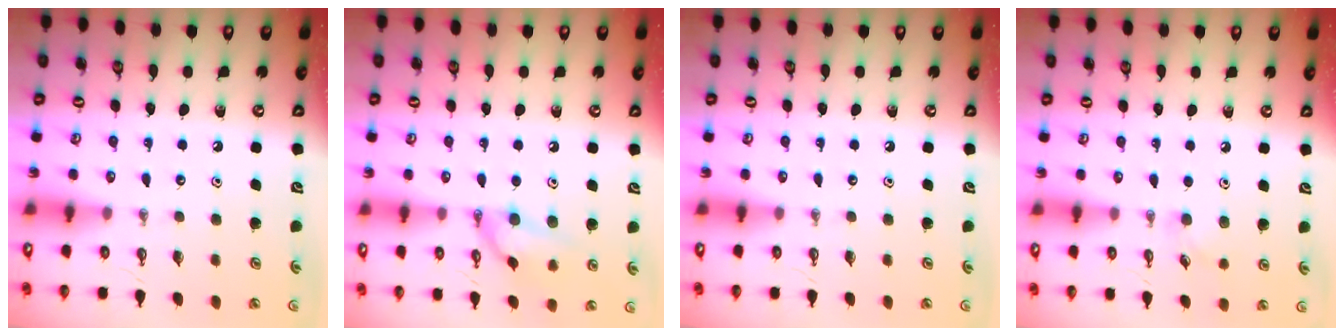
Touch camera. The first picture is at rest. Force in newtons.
{"total": 11.6, "press": 11.0, "slide": 3.6}
{"total": 0.0}
{"total": 6.4, "press": 6.2, "slide": 1.5}